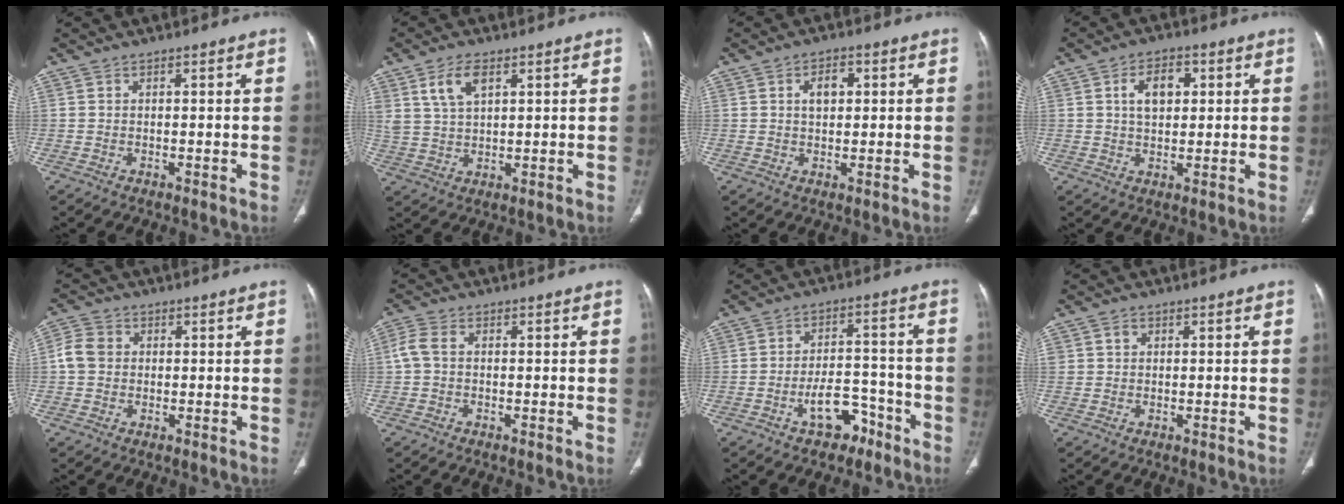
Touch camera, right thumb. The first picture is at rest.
{"total": 6.4, "force": [3.2, 3.3, 4.4], "torque": [-0.083, -0.010, 0.068]}
{"total": 4.1, "force": [1.1, 2.6, 3.0], "torque": [-0.041, 0.003, 0.017]}
{"total": 6.6, "force": [1.8, 4.2, 4.8], "torque": [-0.064, 0.002, 0.027]}
{"total": 4.7, "force": [0.2, 4.0, 2.4], "torque": [-0.044, 0.012, -0.002]}
{"total": 3.4, "force": [-0.1, 2.3, 2.5], "torque": [-0.064, 0.008, -0.009]}
{"total": 7.9, "force": [-4.7, 4.5, 4.4], "torque": [-0.048, 0.053, -0.071]}
{"total": 1.6, "force": [0.5, 1.4, 0.5], "torque": [0.001, 0.000, 0.006]}